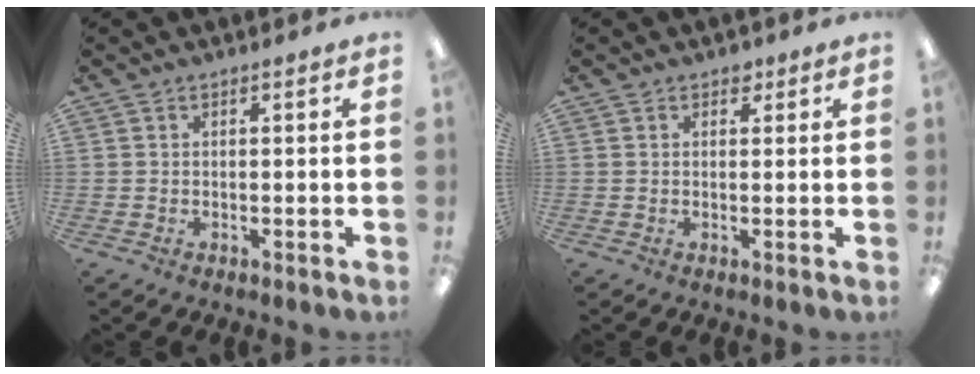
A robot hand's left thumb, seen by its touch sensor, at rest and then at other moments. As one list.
[{"total": 1.9, "force": [1.1, 1.3, 0.9], "torque": [-0.001, -0.004, 0.016]}]